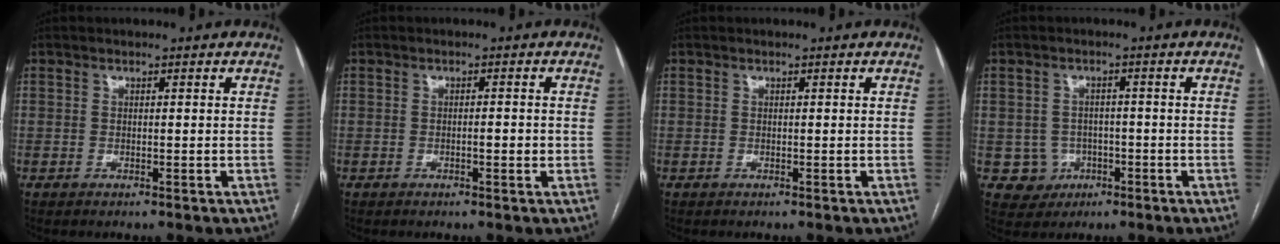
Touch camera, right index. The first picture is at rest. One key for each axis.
{"total": 1.6, "fx": -0.4, "fy": 0.3, "fz": 1.5, "tx": -0.023, "ty": 0.001, "tz": -0.007}
{"total": 0.0}
{"total": 4.5, "fx": -1.2, "fy": 4.3, "fz": 0.2, "tx": 0.009, "ty": 0.012, "tz": -0.012}